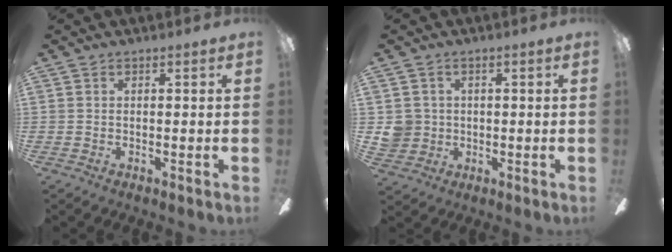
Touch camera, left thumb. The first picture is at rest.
{"total": 5.0, "force": [0.5, 4.9, 0.9], "torque": [-0.022, 0.007, 0.009]}